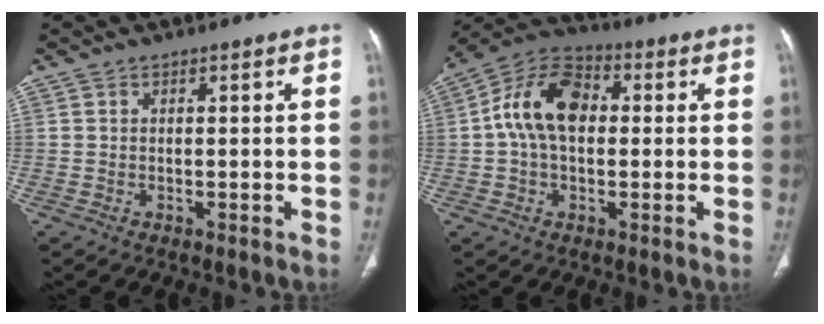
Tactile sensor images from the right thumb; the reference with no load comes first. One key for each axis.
{"total": 13.1, "fx": 1.2, "fy": 8.5, "fz": 9.8, "tx": -0.171, "ty": 0.029, "tz": 0.010}